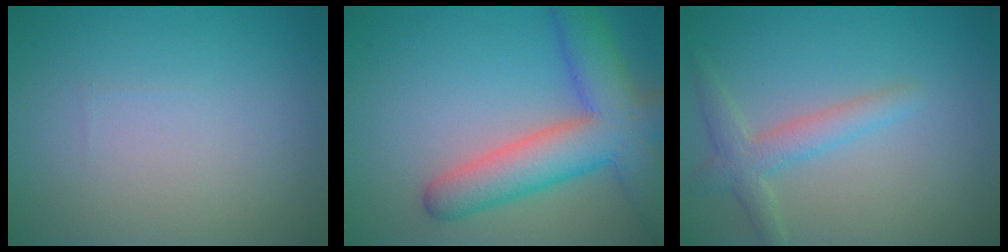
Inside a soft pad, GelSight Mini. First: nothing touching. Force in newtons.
{"total": 8.3, "press": 8.3, "slide": 0.5}
{"total": 2.7, "press": 2.7, "slide": 0.3}